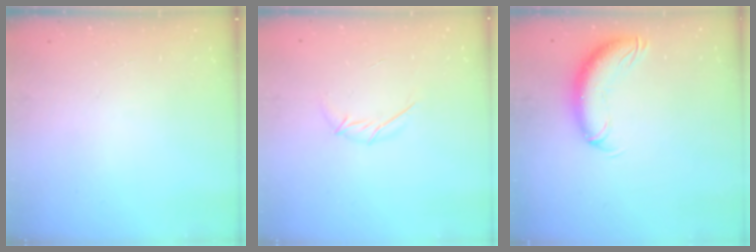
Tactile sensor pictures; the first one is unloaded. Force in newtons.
{"total": 5.7, "press": 5.7, "slide": 0.9}
{"total": 11.2, "press": 10.8, "slide": 2.9}